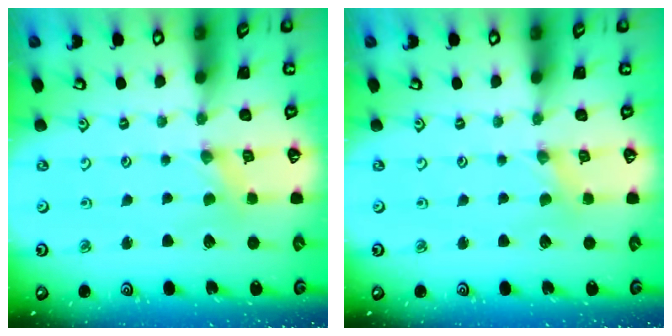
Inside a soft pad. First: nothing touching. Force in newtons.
{"total": 0.8, "press": 0.8, "slide": 0.1}